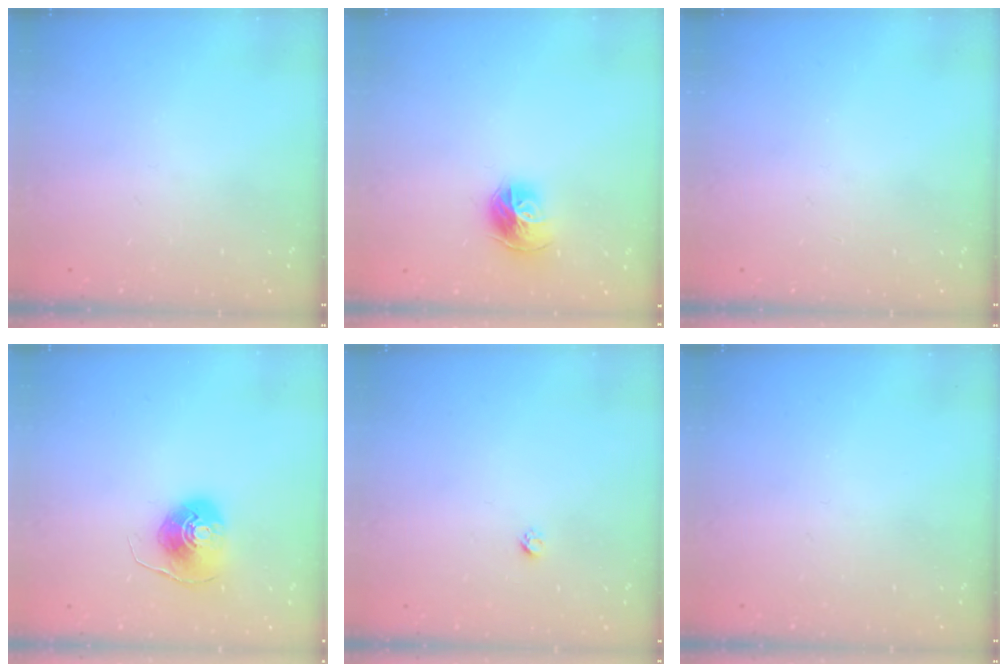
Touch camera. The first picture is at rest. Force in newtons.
{"total": 10.6, "press": 10.5, "slide": 1.2}
{"total": 0.0}
{"total": 8.5, "press": 8.4, "slide": 0.3}
{"total": 1.9, "press": 1.9, "slide": 0.1}
{"total": 0.0}